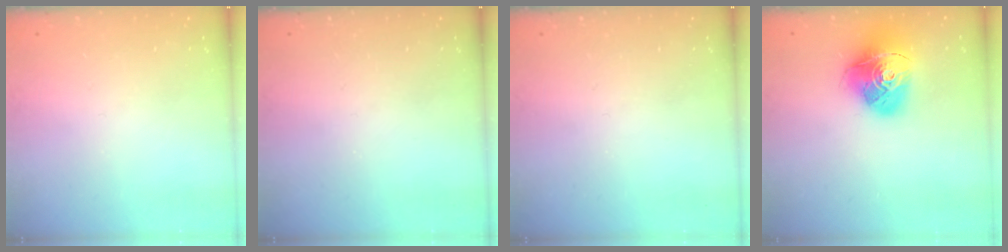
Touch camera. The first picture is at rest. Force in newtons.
{"total": 0.0}
{"total": 0.0}
{"total": 16.4, "press": 16.3, "slide": 1.8}